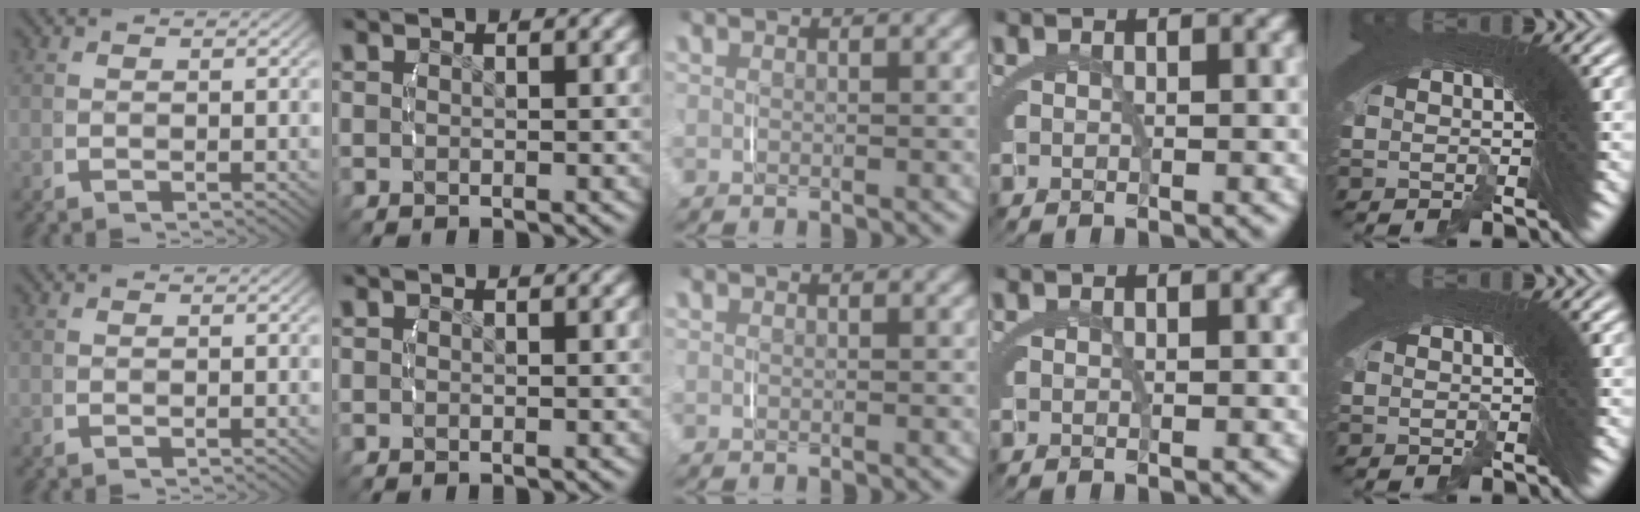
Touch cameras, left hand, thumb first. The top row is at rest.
{}